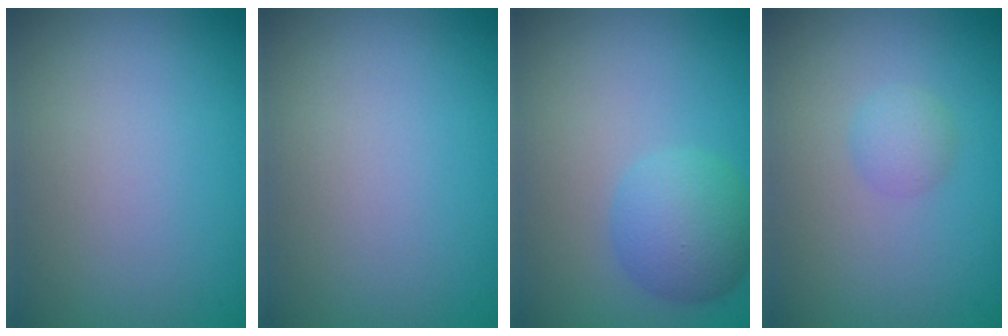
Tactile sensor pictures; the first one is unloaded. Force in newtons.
{"total": 0.0}
{"total": 4.0, "press": 4.0, "slide": 0.2}
{"total": 1.3, "press": 1.3, "slide": 0.1}